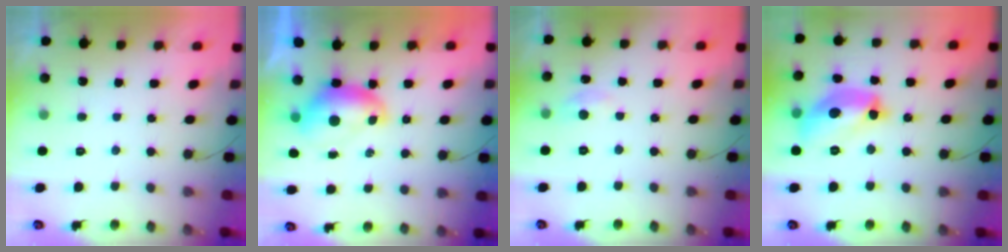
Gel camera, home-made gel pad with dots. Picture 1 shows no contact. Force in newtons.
{"total": 8.1, "press": 8.1, "slide": 0.8}
{"total": 3.3, "press": 3.3, "slide": 0.4}
{"total": 15.4, "press": 15.4, "slide": 0.8}